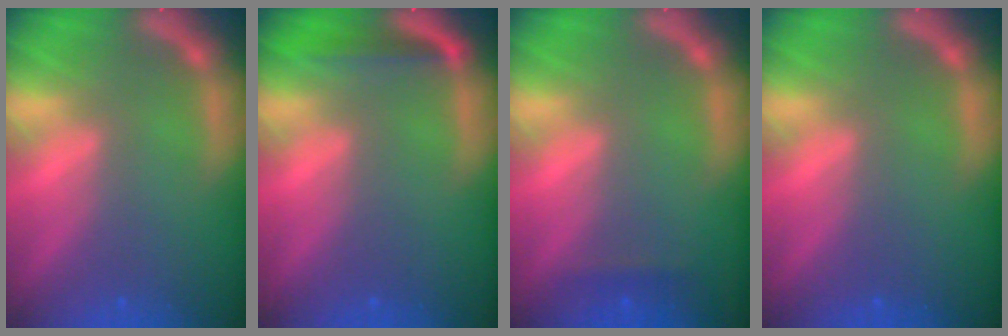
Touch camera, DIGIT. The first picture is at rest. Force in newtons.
{"total": 2.5}
{"total": 0.9}
{"total": 0.0}